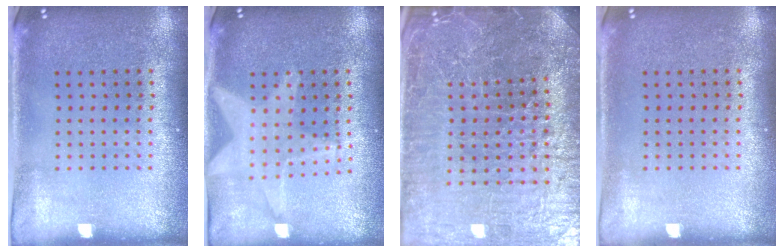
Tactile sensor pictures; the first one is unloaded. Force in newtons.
{"total": 1.3, "press": 1.2, "slide": 0.3}
{"total": 5.2, "press": 4.9, "slide": 1.8}
{"total": 0.0}